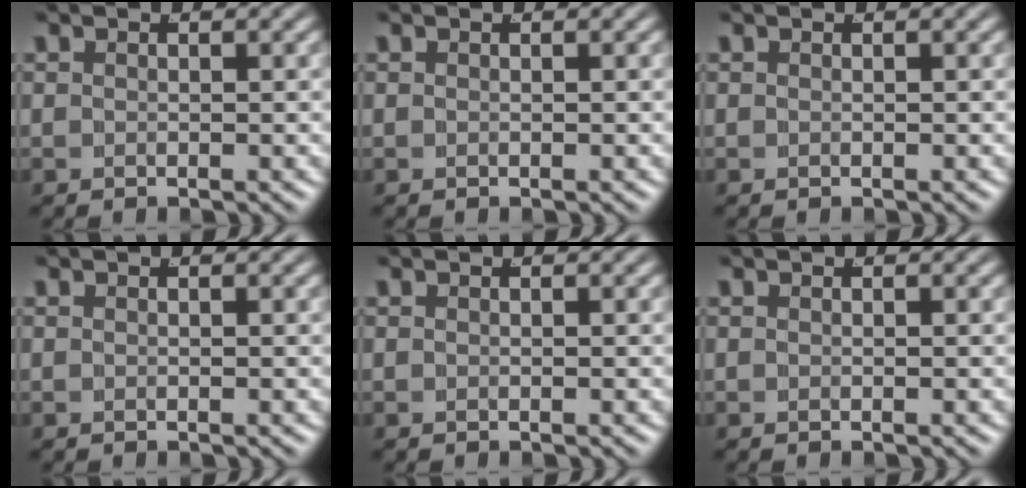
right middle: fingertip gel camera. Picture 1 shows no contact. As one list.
[{"total": 0.0}, {"total": 0.0}, {"total": 0.0}, {"total": 0.0}, {"total": 0.0}]